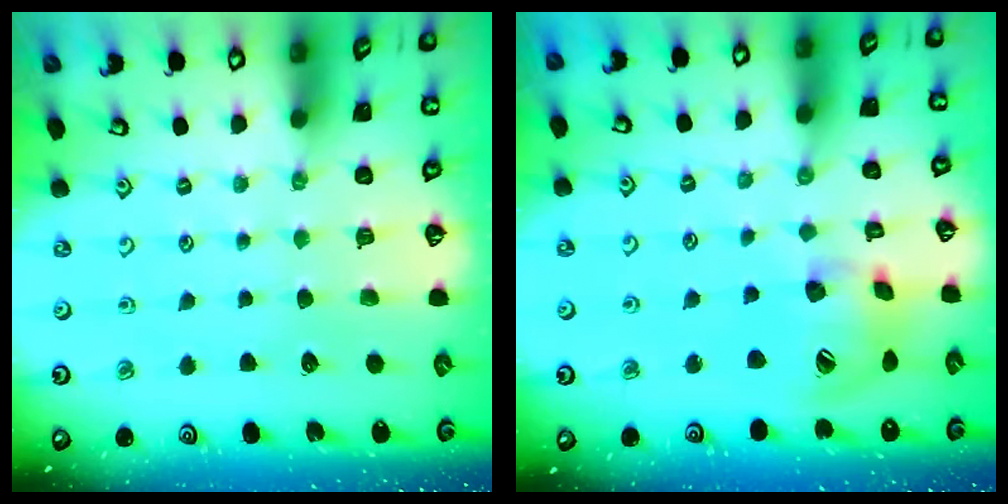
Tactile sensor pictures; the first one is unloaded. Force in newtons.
{"total": 16.7, "press": 16.5, "slide": 2.3}